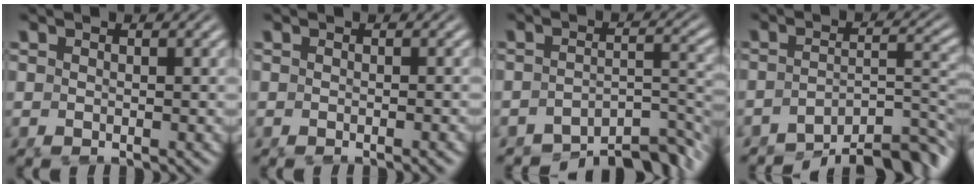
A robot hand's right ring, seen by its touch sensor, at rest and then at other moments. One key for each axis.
{"total": 0.7, "fx": -0.5, "fy": -0.2, "fz": 0.3, "tx": -0.005, "ty": 0.004, "tz": -0.010}
{"total": 8.3, "fx": -6.9, "fy": 2.1, "fz": 4.1, "tx": -0.035, "ty": -0.016, "tz": -0.100}
{"total": 10.4, "fx": -8.1, "fy": 3.1, "fz": 5.8, "tx": -0.056, "ty": -0.024, "tz": -0.110}